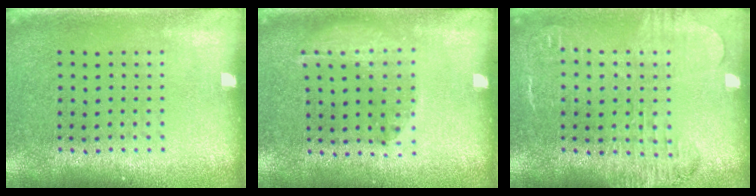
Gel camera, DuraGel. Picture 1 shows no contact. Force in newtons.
{"total": 1.0, "press": 1.0, "slide": 0.1}
{"total": 1.8, "press": 1.7, "slide": 0.7}